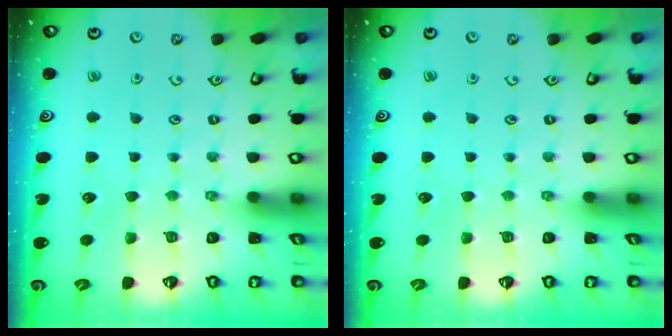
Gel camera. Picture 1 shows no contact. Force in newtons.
{"total": 0.0}